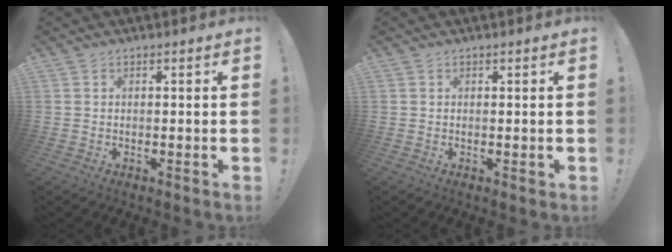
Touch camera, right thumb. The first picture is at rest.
{"total": 1.0, "force": [0.4, 0.7, 0.6], "torque": [-0.011, 0.002, 0.008]}